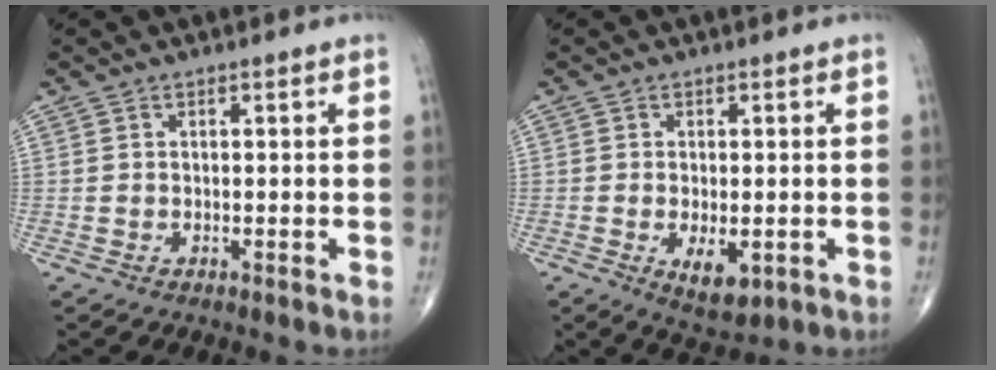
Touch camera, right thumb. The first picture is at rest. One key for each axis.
{"total": 5.9, "fx": -1.6, "fy": 2.9, "fz": 4.9, "tx": -0.072, "ty": -0.011, "tz": -0.017}